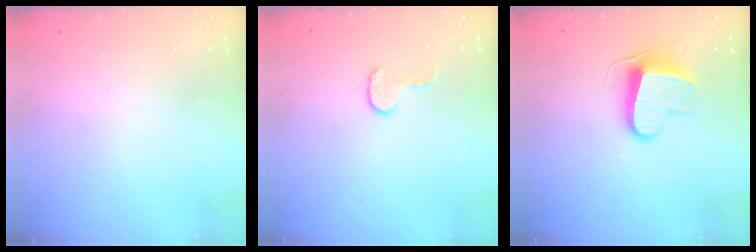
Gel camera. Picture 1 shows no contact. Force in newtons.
{"total": 6.4, "press": 6.4, "slide": 0.6}
{"total": 9.7, "press": 9.7, "slide": 0.3}